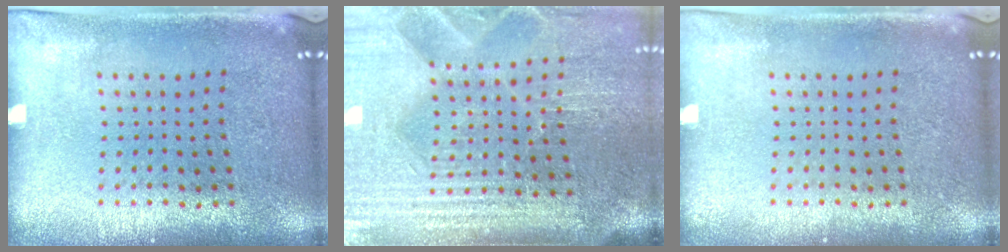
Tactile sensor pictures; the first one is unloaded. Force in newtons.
{"total": 4.6, "press": 4.1, "slide": 2.2}
{"total": 0.0}